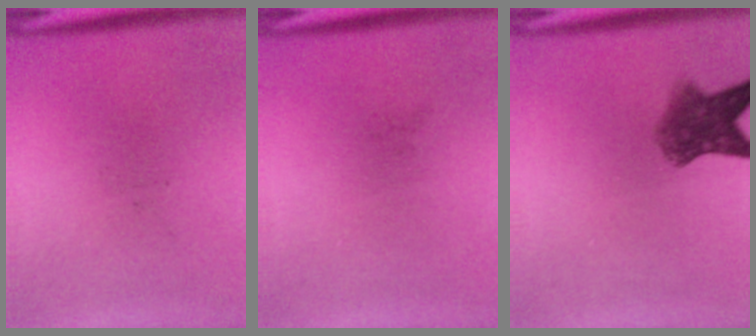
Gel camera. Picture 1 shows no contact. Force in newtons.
{"total": 0.0}
{"total": 5.8}